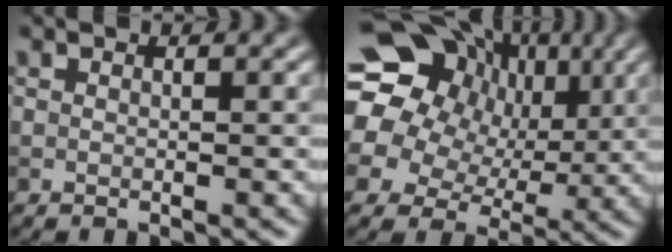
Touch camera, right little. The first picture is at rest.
{"total": 19.2, "force": [5.5, 16.0, 9.0], "torque": [-0.191, 0.034, 0.069]}